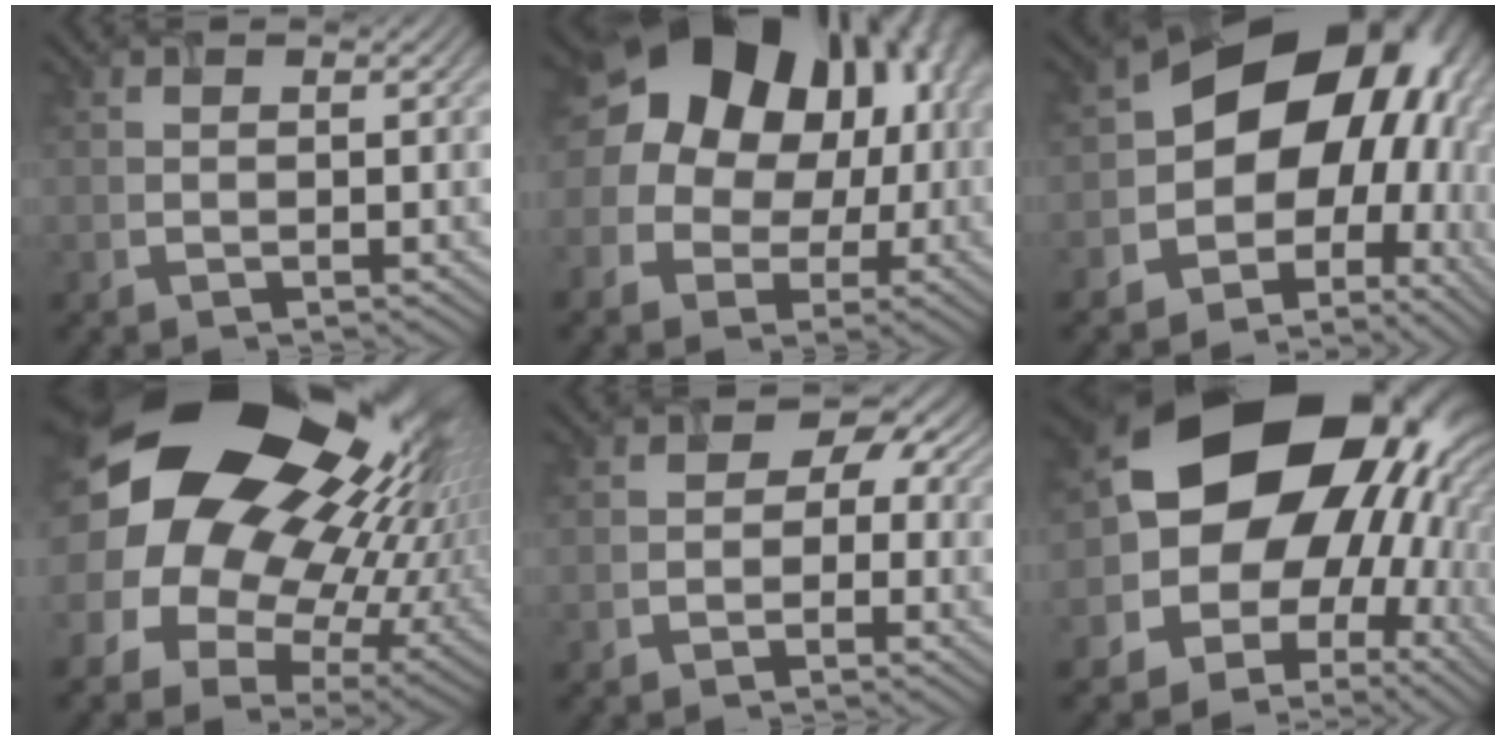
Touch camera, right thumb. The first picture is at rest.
{"total": 22.1, "force": [4.9, 18.2, 11.5], "torque": [-0.223, 0.030, 0.057]}
{"total": 17.9, "force": [0.3, 13.8, 11.5], "torque": [-0.162, -0.038, 0.030]}
{"total": 24.2, "force": [7.9, 17.5, 14.7], "torque": [-0.318, 0.006, 0.150]}
{"total": 5.5, "force": [0.3, 4.5, 3.2], "torque": [-0.023, 0.006, -0.022]}
{"total": 19.4, "force": [2.0, 15.7, 11.2], "torque": [-0.159, -0.028, 0.048]}